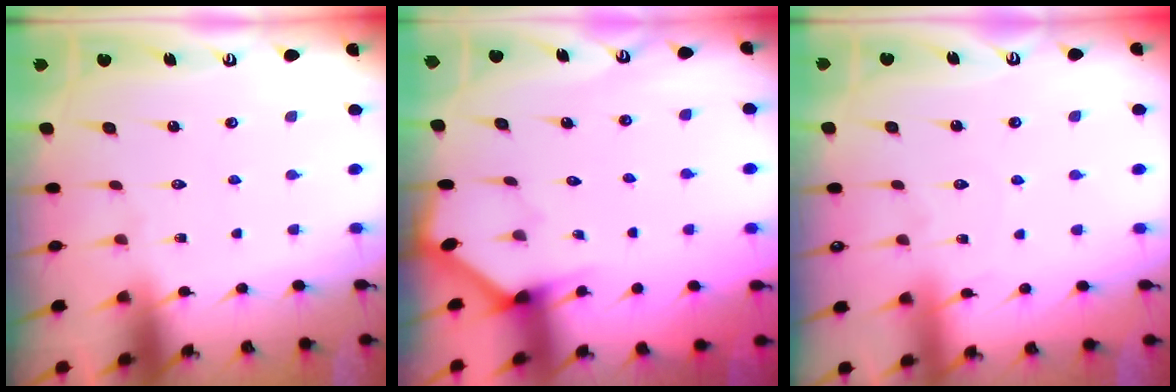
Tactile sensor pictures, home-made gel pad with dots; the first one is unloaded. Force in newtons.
{"total": 2.4, "press": 2.3, "slide": 0.3}
{"total": 2.1, "press": 2.1, "slide": 0.3}